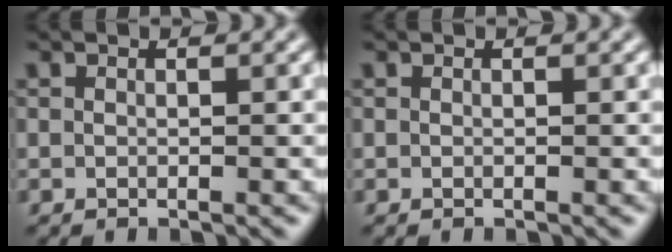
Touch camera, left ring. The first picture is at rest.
{"total": 0.0}